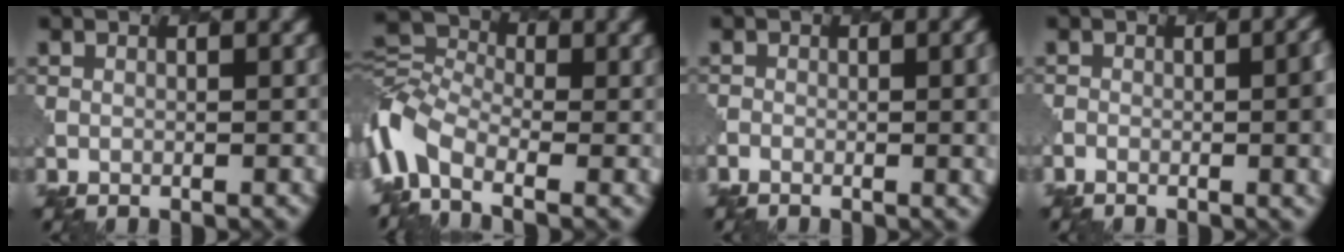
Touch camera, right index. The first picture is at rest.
{"total": 8.7, "force": [-3.4, 4.9, 6.4], "torque": [-0.143, 0.003, -0.084]}
{"total": 4.9, "force": [-1.0, 2.1, 4.3], "torque": [-0.034, 0.004, -0.016]}
{"total": 5.7, "force": [-0.9, 2.4, 5.1], "torque": [-0.040, 0.004, -0.017]}